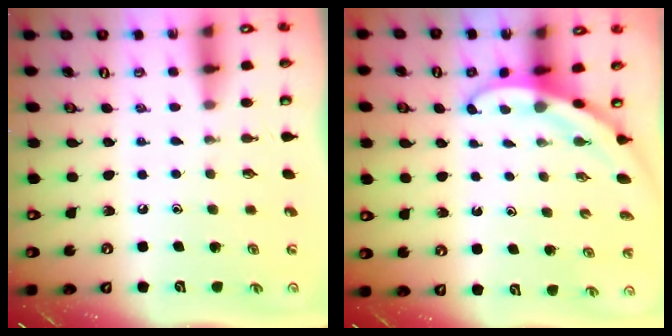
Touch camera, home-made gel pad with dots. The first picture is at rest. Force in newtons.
{"total": 3.1, "press": 3.1, "slide": 0.1}